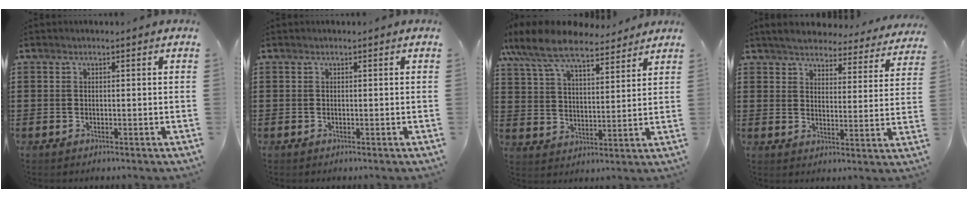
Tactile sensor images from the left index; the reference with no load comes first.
{"total": 0.0}
{"total": 9.8, "force": [8.3, 2.5, 4.6], "torque": [-0.121, -0.031, 0.149]}
{"total": 4.7, "force": [4.6, 0.5, 0.8], "torque": [-0.040, -0.026, 0.078]}